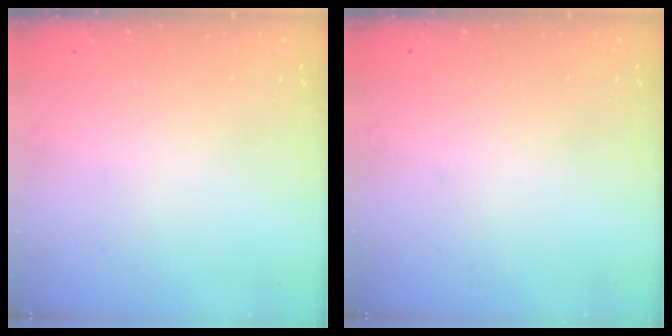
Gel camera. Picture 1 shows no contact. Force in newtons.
{"total": 0.0}